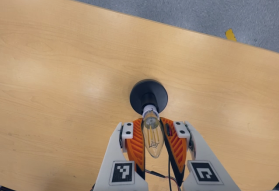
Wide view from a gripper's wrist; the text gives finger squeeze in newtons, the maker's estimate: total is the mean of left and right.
{"total": 17.7, "left": 16.6, "right": 18.8}